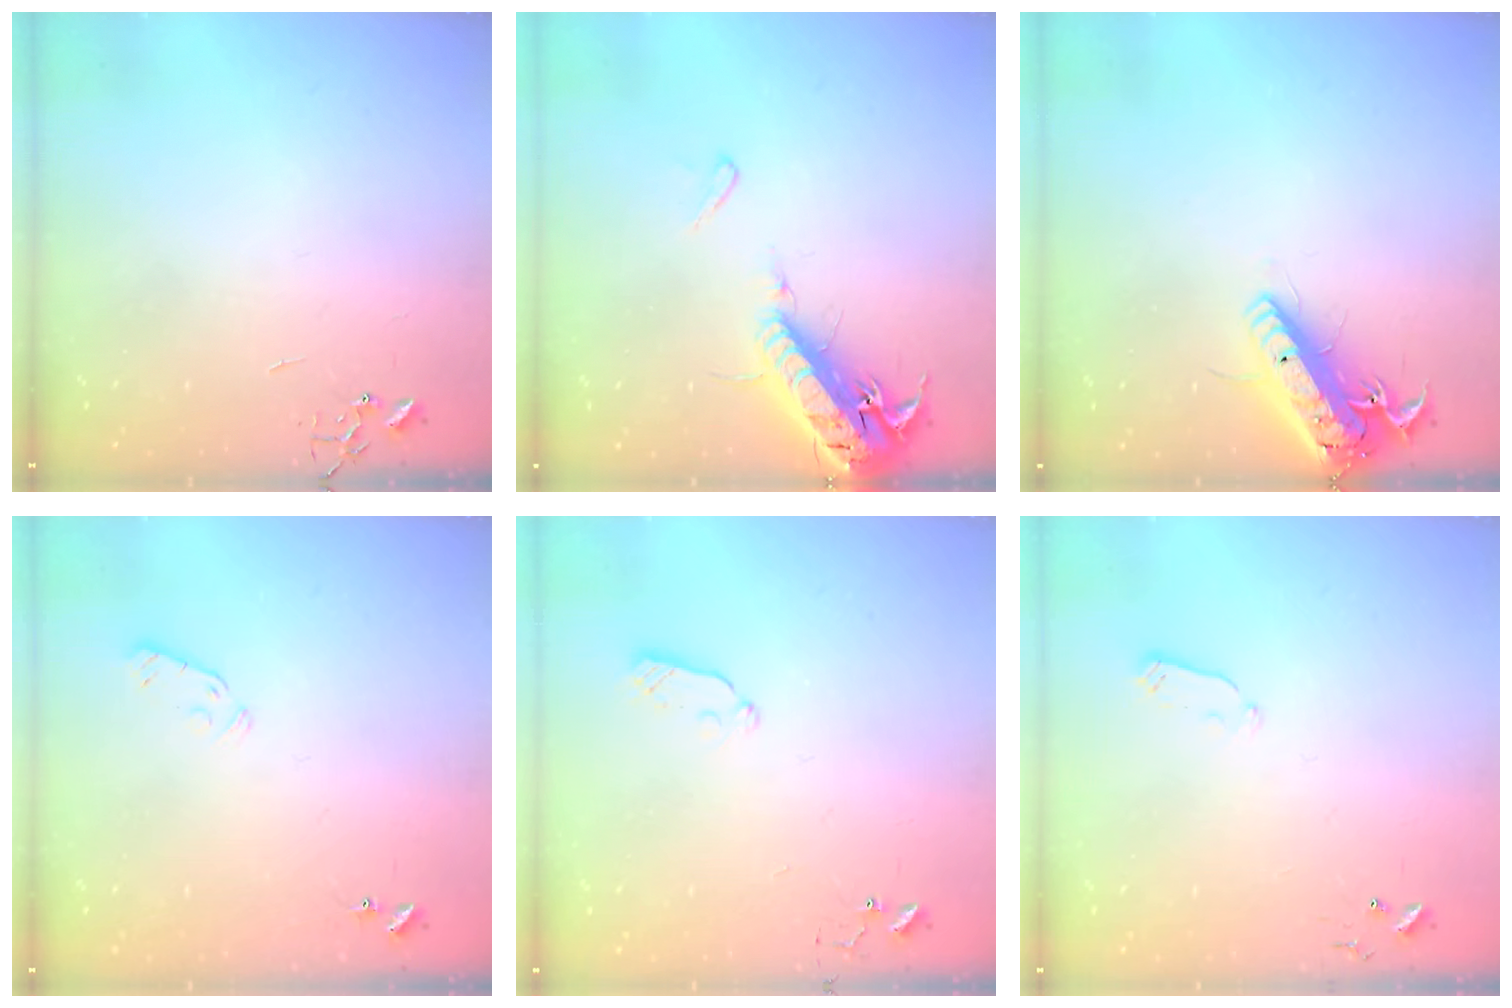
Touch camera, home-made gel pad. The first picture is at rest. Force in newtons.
{"total": 17.4, "press": 16.9, "slide": 4.1}
{"total": 17.6, "press": 17.2, "slide": 3.6}
{"total": 3.8, "press": 3.7, "slide": 0.7}
{"total": 3.8, "press": 3.8, "slide": 0.6}
{"total": 2.9, "press": 2.9, "slide": 0.4}